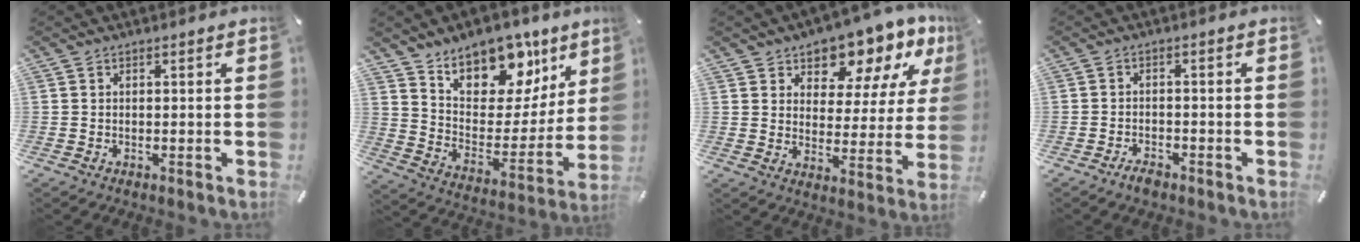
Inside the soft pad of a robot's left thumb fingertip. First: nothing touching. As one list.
[{"total": 16.8, "force": [12.7, 9.1, 6.1], "torque": [-0.081, -0.107, 0.221]}, {"total": 11.4, "force": [9.3, 5.8, 3.0], "torque": [-0.045, -0.079, 0.164]}, {"total": 2.6, "force": [-2.1, 1.1, 1.0], "torque": [-0.025, 0.009, -0.044]}]